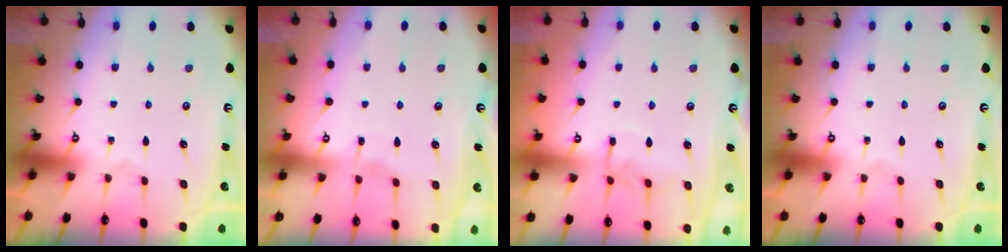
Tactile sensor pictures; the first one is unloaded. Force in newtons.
{"total": 2.8, "press": 2.8, "slide": 0.4}
{"total": 7.8, "press": 7.7, "slide": 0.6}
{"total": 0.0}